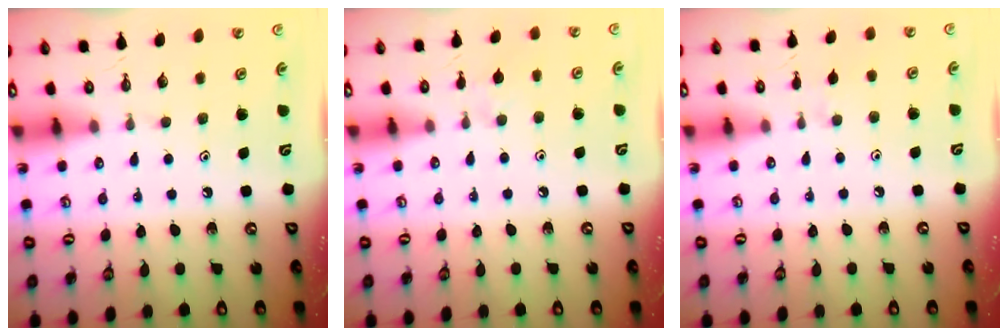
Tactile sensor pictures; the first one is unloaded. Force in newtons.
{"total": 5.3, "press": 5.2, "slide": 0.9}
{"total": 3.3, "press": 3.2, "slide": 0.7}